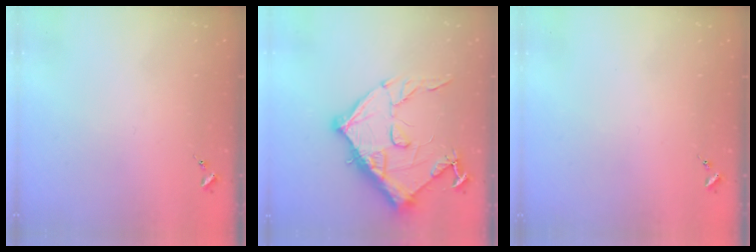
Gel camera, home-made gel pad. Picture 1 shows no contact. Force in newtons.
{"total": 15.4, "press": 15.4, "slide": 1.0}
{"total": 0.0}